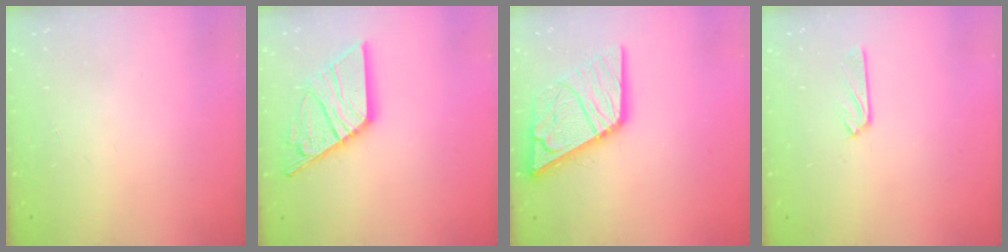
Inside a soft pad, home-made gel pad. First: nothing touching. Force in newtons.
{"total": 15.2, "press": 15.2, "slide": 1.2}
{"total": 17.2, "press": 17.1, "slide": 1.8}
{"total": 2.6, "press": 2.5, "slide": 0.3}